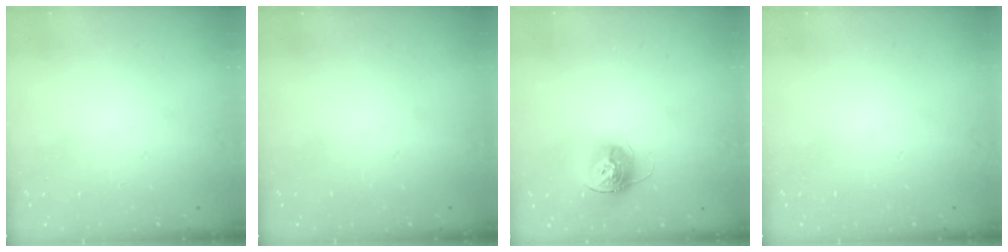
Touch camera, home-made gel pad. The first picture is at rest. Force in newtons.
{"total": 0.0}
{"total": 12.1, "press": 12.1, "slide": 0.5}
{"total": 0.0}